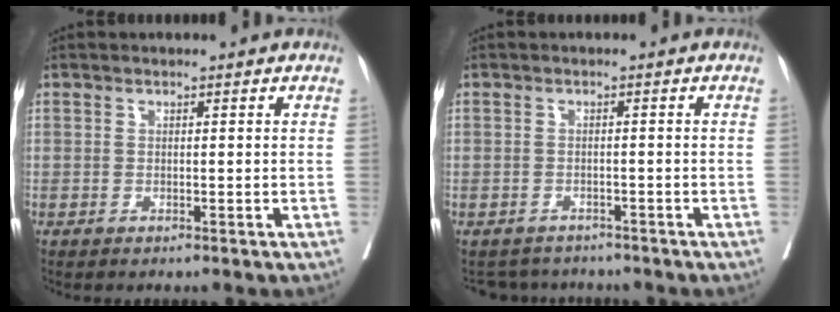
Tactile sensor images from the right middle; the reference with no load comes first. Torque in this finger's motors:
{"motor_torque": [-0.03, -0.04, -0.02, 0.00]}